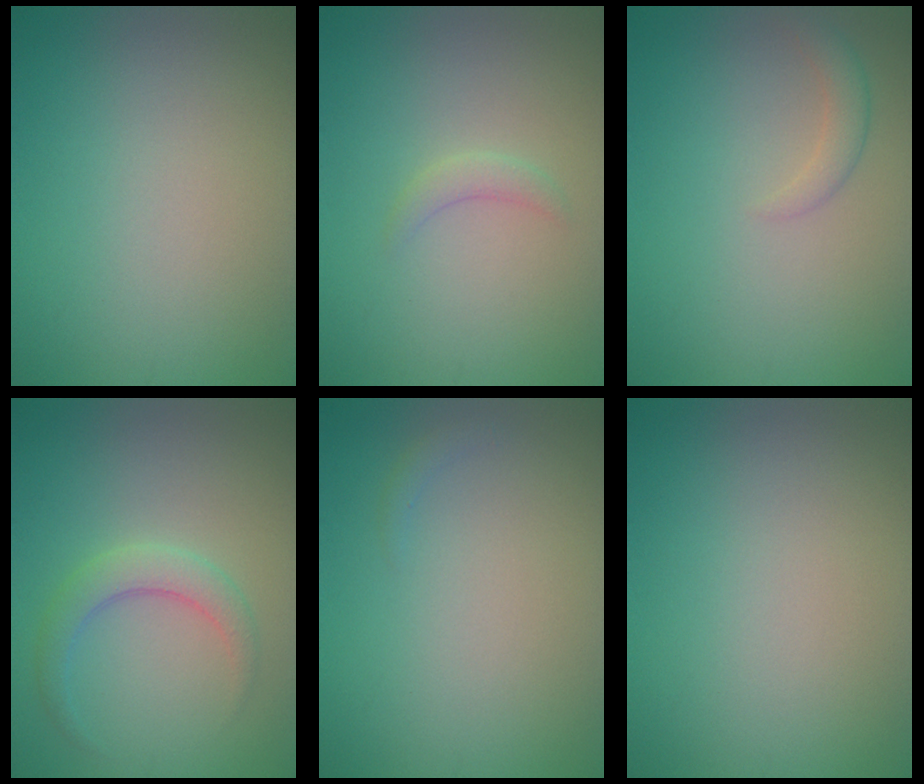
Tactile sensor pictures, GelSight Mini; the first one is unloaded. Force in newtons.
{"total": 1.2, "press": 1.2, "slide": 0.0}
{"total": 1.6, "press": 1.6, "slide": 0.0}
{"total": 2.7, "press": 2.7, "slide": 0.2}
{"total": 0.5, "press": 0.5, "slide": 0.1}
{"total": 0.0}